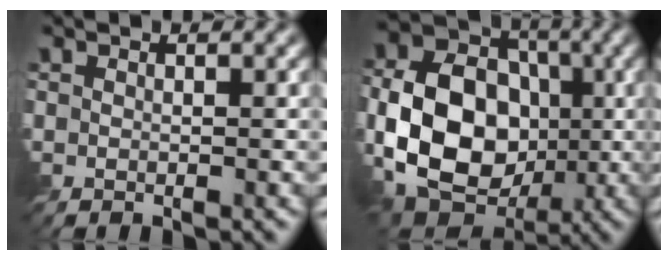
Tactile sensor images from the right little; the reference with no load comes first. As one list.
[{"total": 11.5, "force": [-2.3, 8.5, 7.5], "torque": [-0.137, -0.003, -0.053]}]